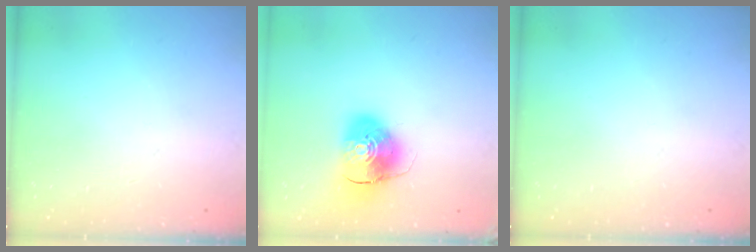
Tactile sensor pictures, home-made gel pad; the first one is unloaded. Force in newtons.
{"total": 10.1, "press": 10.0, "slide": 1.6}
{"total": 0.0}